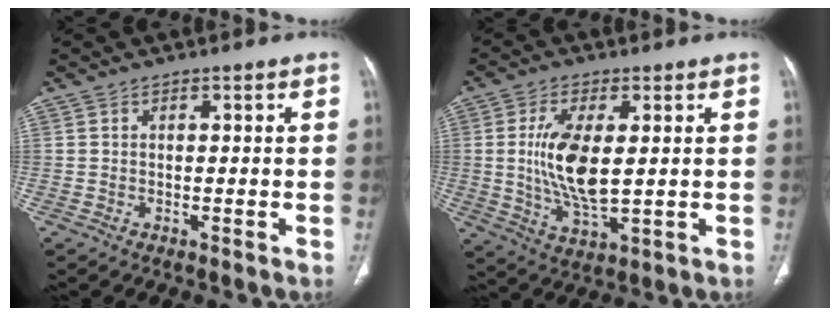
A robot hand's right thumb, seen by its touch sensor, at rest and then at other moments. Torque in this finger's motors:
{"motor_torque": [2.22, 1.69, 1.55, -0.65, 0.16]}